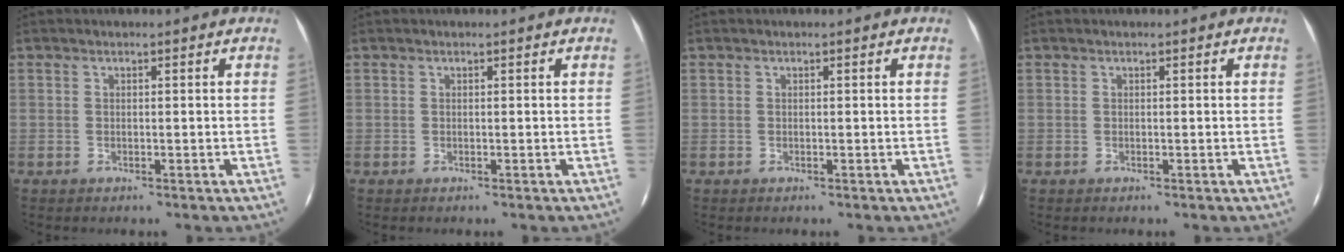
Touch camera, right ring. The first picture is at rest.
{"total": 0.0}
{"total": 0.0}
{"total": 0.0}